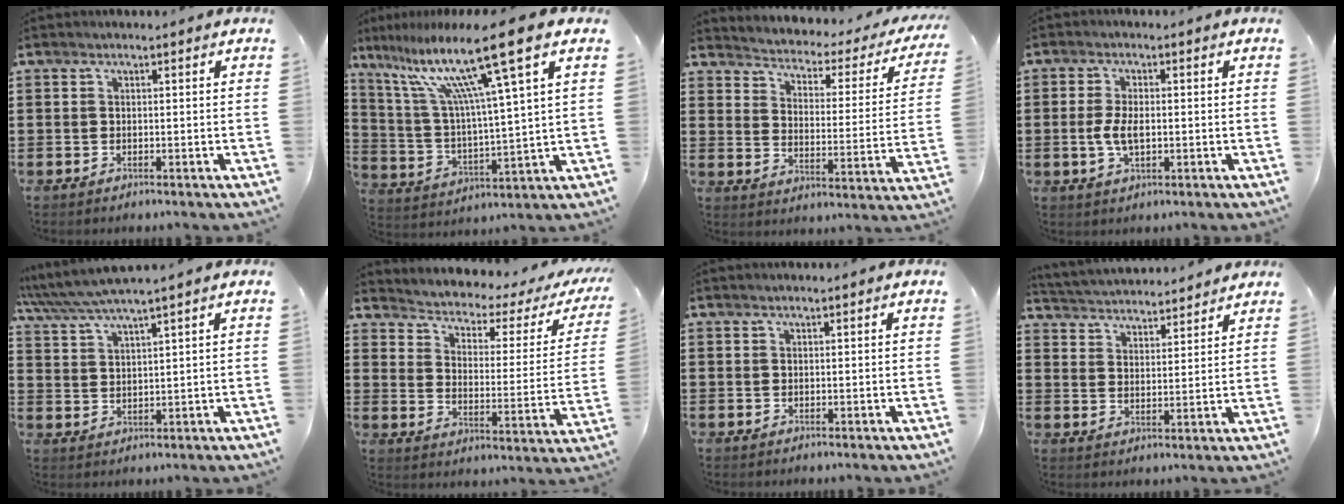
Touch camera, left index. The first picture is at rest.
{"total": 15.1, "force": [9.4, 0.4, 11.8], "torque": [-0.236, -0.042, 0.145]}
{"total": 1.7, "force": [1.5, 0.6, 0.5], "torque": [-0.026, -0.021, 0.013]}
{"total": 4.5, "force": [-0.4, 2.0, 4.0], "torque": [-0.094, -0.003, -0.014]}
{"total": 4.2, "force": [3.6, -0.2, 2.1], "torque": [-0.052, -0.015, 0.062]}
{"total": 2.1, "force": [1.5, 0.9, 1.1], "torque": [-0.036, -0.022, 0.014]}
{"total": 0.0}
{"total": 3.5, "force": [3.5, 0.2, -0.2], "torque": [-0.014, -0.023, 0.059]}